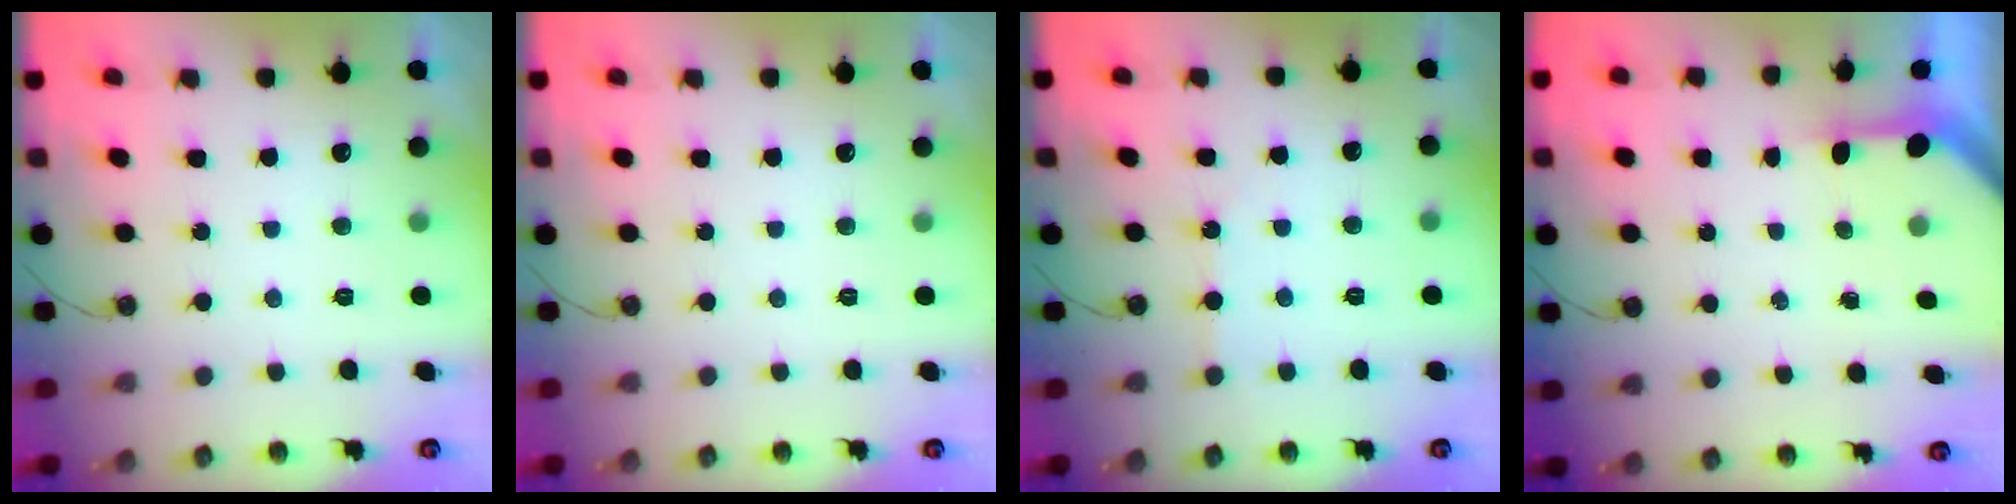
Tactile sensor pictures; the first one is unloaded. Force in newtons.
{"total": 0.0}
{"total": 2.5, "press": 2.5, "slide": 0.4}
{"total": 2.9, "press": 2.9, "slide": 0.2}